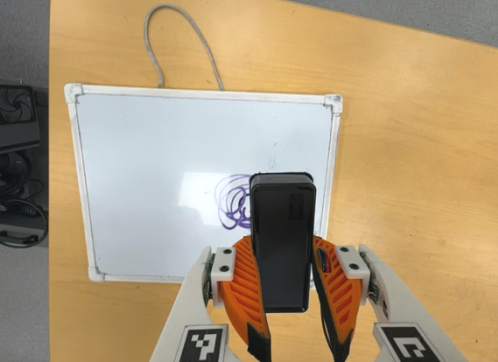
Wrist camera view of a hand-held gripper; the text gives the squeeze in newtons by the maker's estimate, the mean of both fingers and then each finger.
{"total": 9.6, "left": 7.4, "right": 11.7}